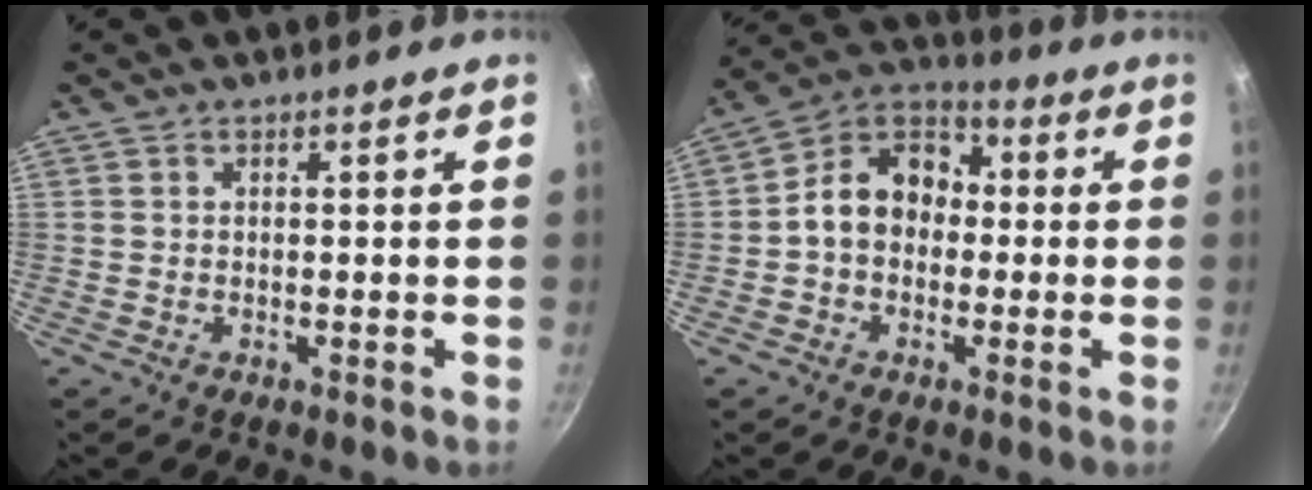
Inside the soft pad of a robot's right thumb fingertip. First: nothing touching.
{"total": 11.5, "force": [-0.5, 9.0, 7.0], "torque": [-0.076, 0.039, -0.032]}